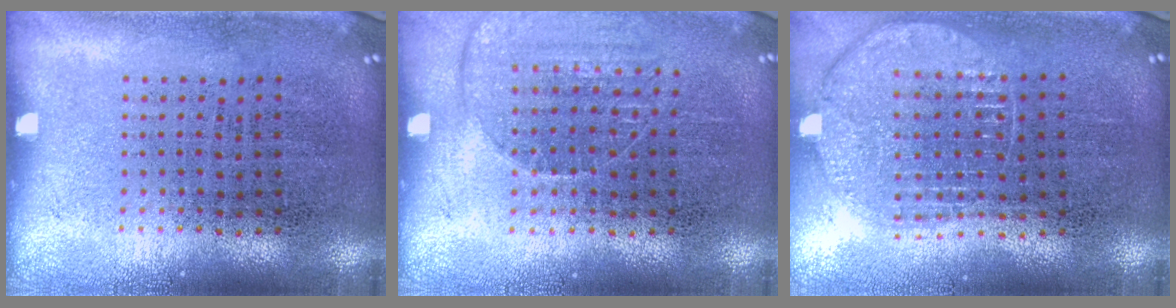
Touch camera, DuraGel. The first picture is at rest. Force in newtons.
{"total": 1.4, "press": 1.3, "slide": 0.3}
{"total": 1.1, "press": 1.1, "slide": 0.1}